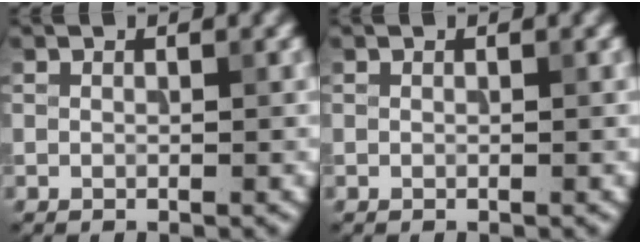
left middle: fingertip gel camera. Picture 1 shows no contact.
{"total": 0.0}